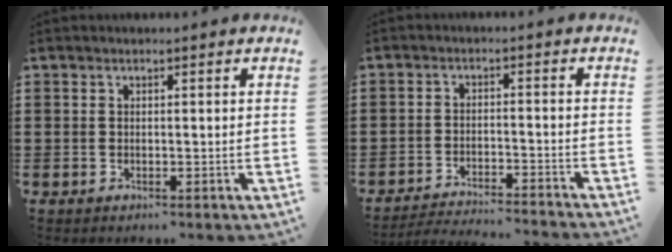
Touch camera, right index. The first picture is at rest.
{"total": 3.2, "force": [-3.2, -0.2, 0.6], "torque": [-0.021, -0.003, -0.070]}